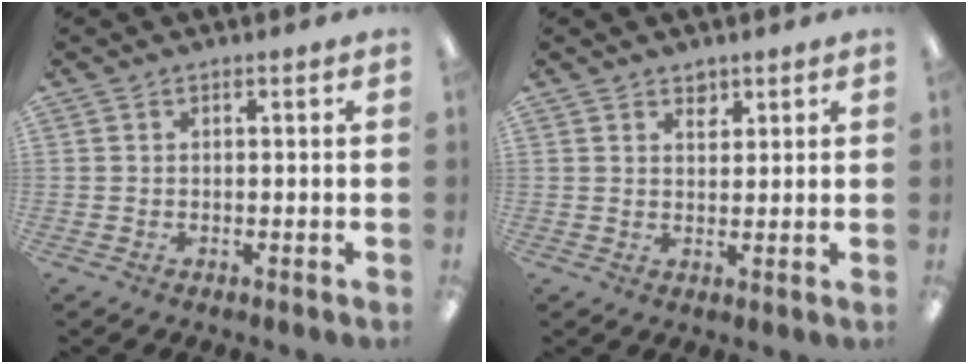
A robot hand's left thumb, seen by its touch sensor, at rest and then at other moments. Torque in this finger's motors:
{"motor_torque": [-0.07, -0.02, -0.16, -0.04, -0.01]}